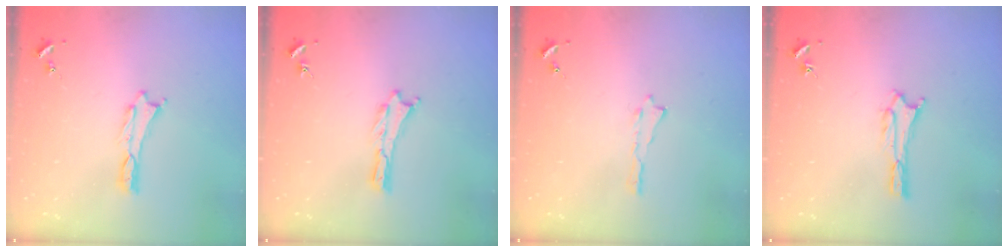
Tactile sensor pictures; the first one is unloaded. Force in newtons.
{"total": 0.0}
{"total": 0.0}
{"total": 1.6, "press": 1.6, "slide": 0.2}